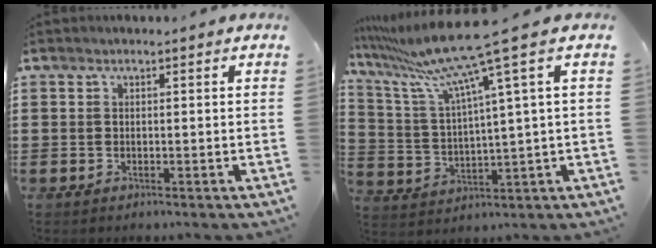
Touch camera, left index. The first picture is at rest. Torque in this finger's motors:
{"motor_torque": [1.49, -0.64, 0.92, 0.21]}